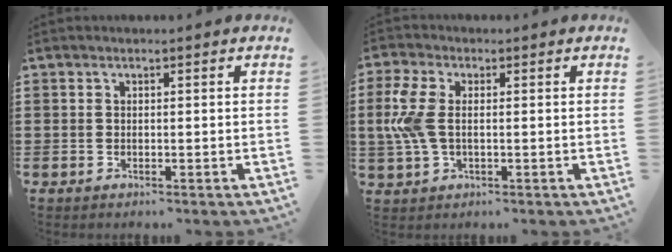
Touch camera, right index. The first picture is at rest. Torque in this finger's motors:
{"motor_torque": [1.26, -0.06, 0.31, 0.16]}